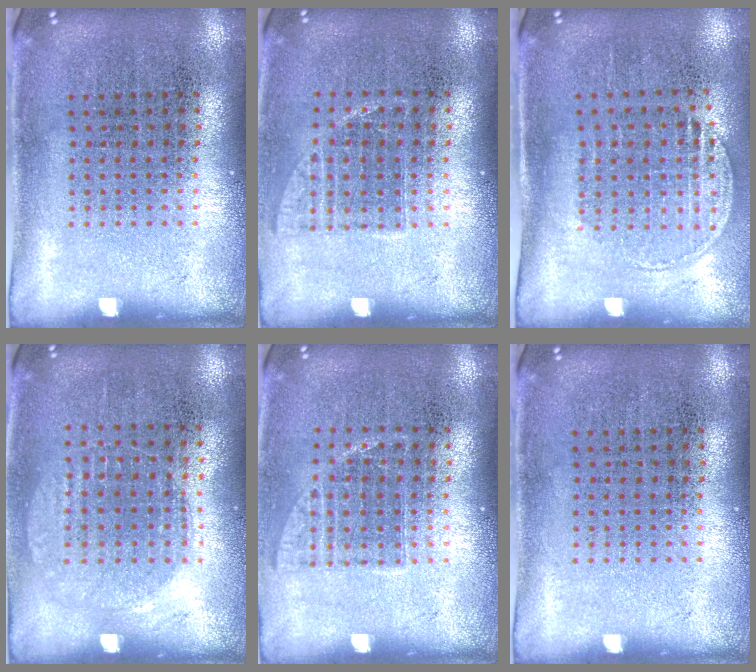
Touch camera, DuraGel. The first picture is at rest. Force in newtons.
{"total": 0.9, "press": 0.8, "slide": 0.4}
{"total": 1.5, "press": 1.3, "slide": 0.8}
{"total": 0.9, "press": 0.8, "slide": 0.3}
{"total": 0.9, "press": 0.8, "slide": 0.4}
{"total": 0.0}